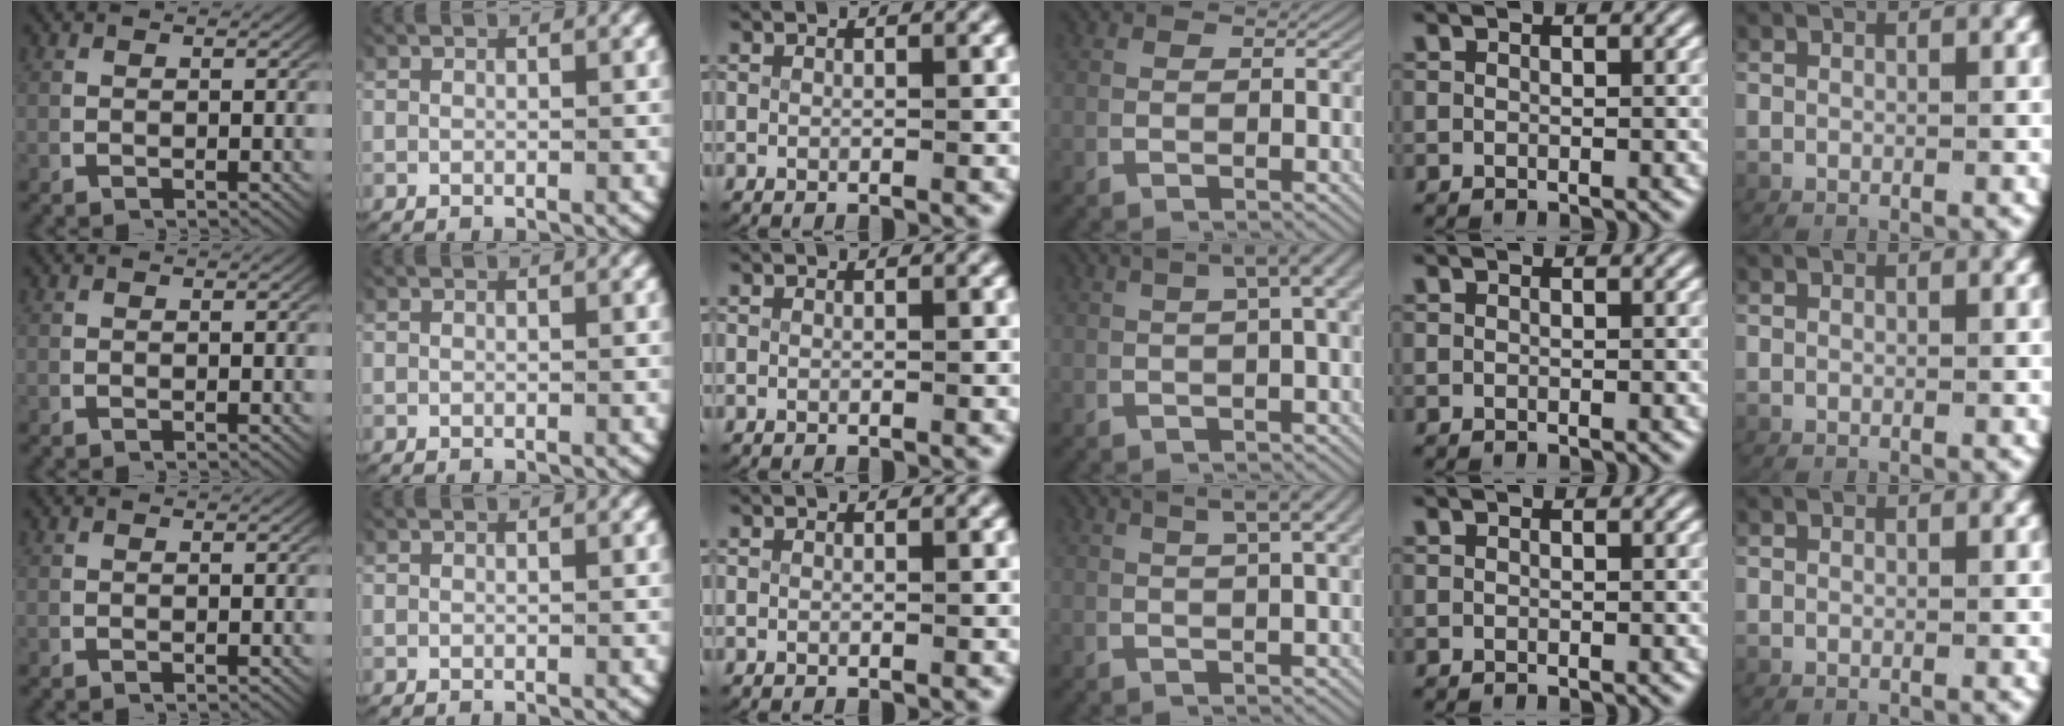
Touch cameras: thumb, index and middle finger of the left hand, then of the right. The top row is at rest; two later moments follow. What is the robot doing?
{"motion": "lift_and_place", "object": "map"}